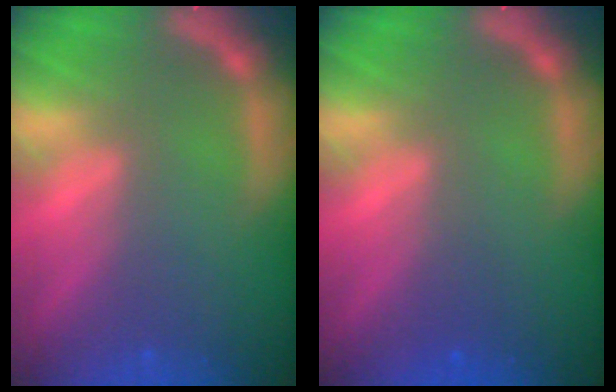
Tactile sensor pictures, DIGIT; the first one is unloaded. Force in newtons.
{"total": 1.0}